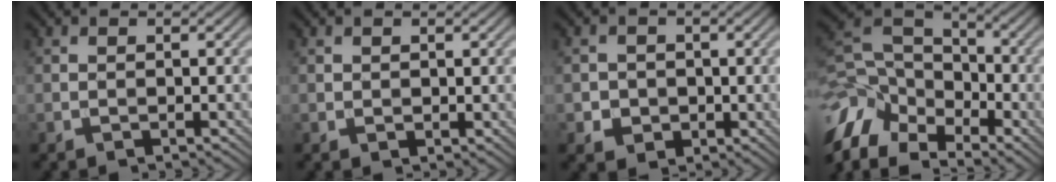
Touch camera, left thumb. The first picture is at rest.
{"total": 0.8, "force": [0.5, 0.6, 0.2], "torque": [-0.006, -0.005, 0.014]}
{"total": 3.1, "force": [-0.3, 3.0, 0.8], "torque": [-0.014, -0.008, -0.016]}
{"total": 12.5, "force": [-7.5, 7.7, 6.4], "torque": [-0.175, -0.012, -0.160]}